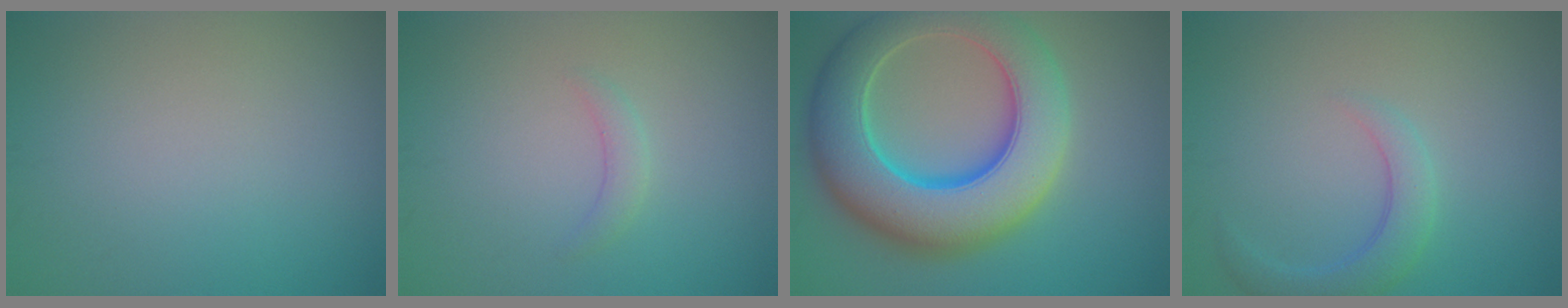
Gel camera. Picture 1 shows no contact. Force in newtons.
{"total": 1.2, "press": 1.2, "slide": 0.2}
{"total": 12.3, "press": 12.3, "slide": 0.2}
{"total": 2.8, "press": 2.8, "slide": 0.4}